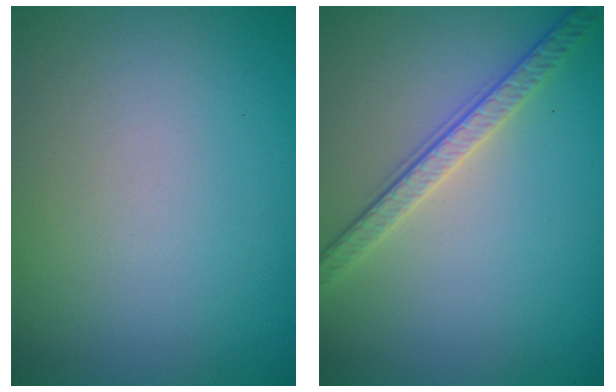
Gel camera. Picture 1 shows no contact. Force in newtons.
{"total": 3.5, "press": 2.8, "slide": 2.0}